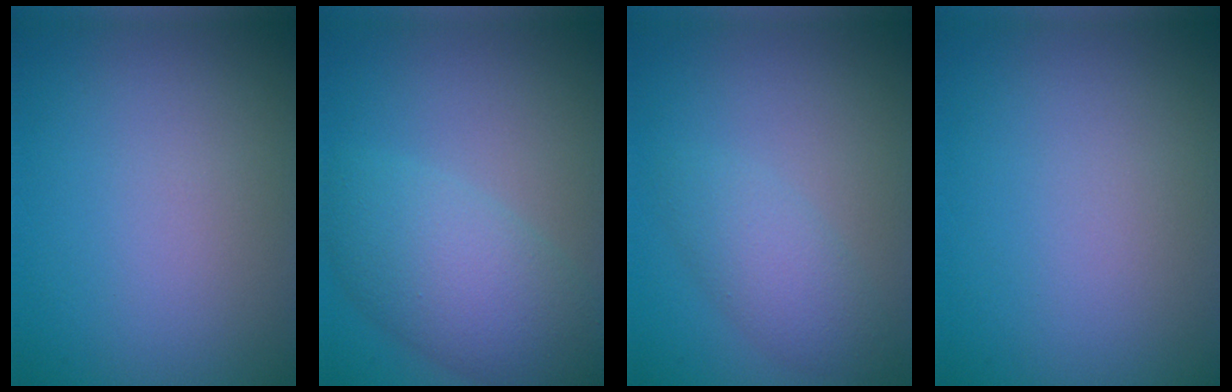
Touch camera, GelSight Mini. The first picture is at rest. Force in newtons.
{"total": 6.1, "press": 6.1, "slide": 0.3}
{"total": 2.9, "press": 2.9, "slide": 0.0}
{"total": 0.0}